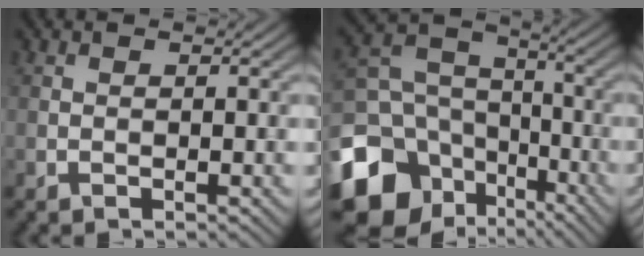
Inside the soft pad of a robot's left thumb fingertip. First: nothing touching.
{"total": 15.4, "force": [-6.9, 11.5, 7.5], "torque": [-0.220, -0.034, -0.121]}